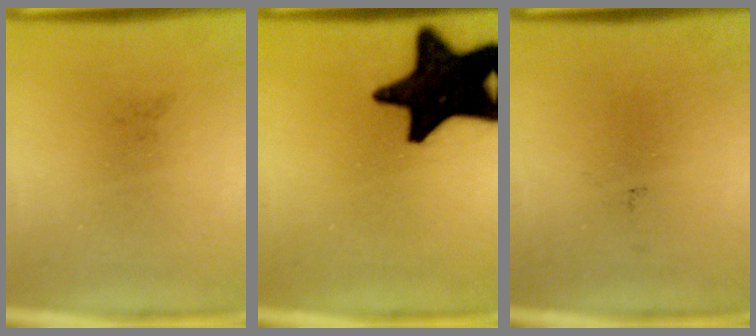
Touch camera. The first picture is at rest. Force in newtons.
{"total": 20.1}
{"total": 0.0}